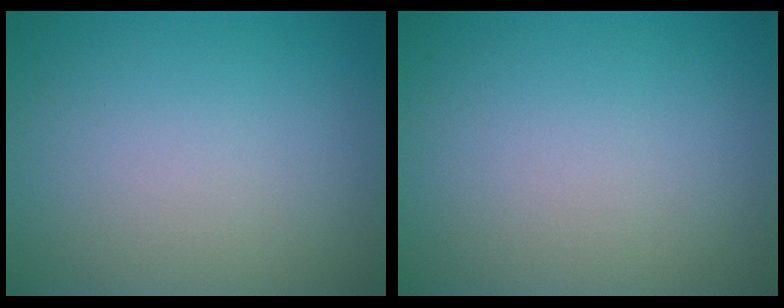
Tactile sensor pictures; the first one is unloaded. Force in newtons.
{"total": 0.0}